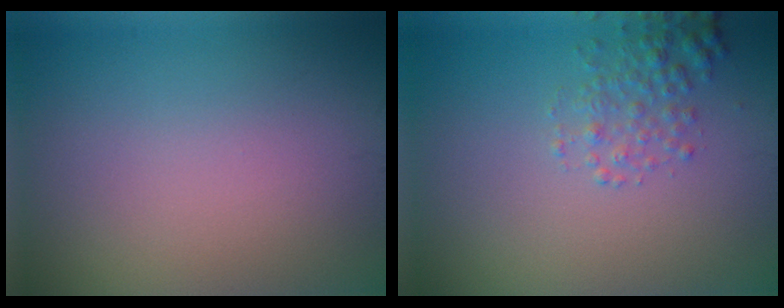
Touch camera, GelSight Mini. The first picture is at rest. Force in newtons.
{"total": 2.0, "press": 2.0, "slide": 0.1}